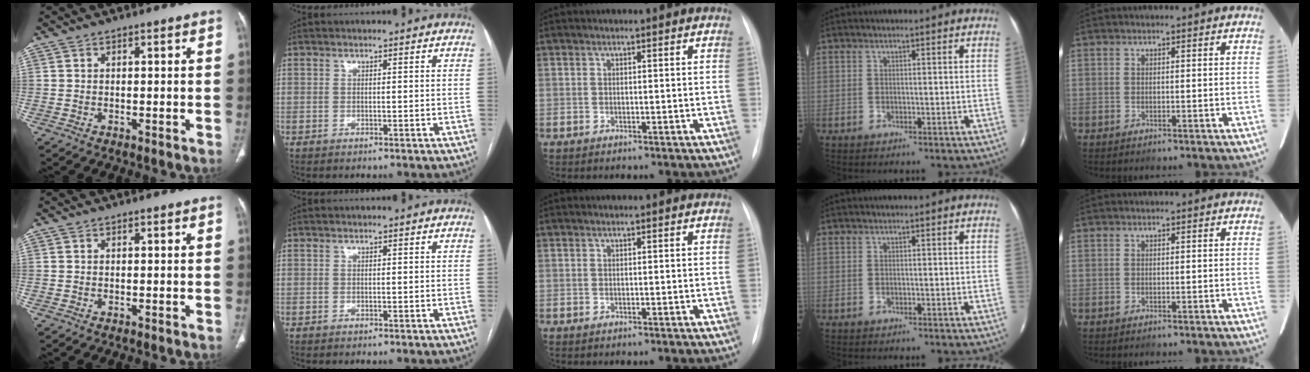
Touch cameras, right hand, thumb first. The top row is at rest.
{}